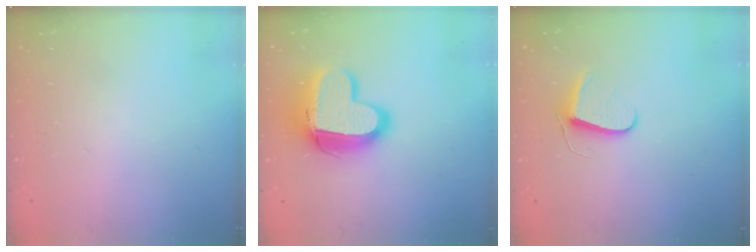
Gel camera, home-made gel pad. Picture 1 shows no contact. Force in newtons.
{"total": 16.0, "press": 16.0, "slide": 1.1}
{"total": 7.3, "press": 7.2, "slide": 0.6}